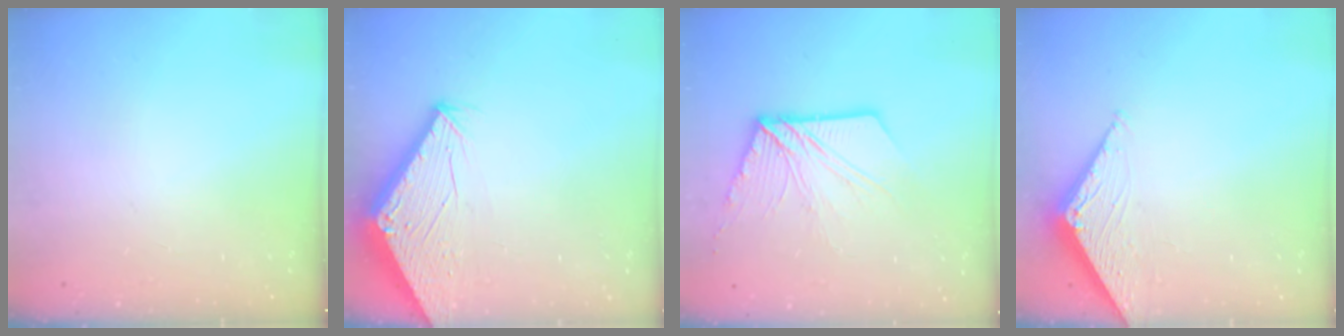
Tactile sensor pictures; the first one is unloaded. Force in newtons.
{"total": 2.7, "press": 2.7, "slide": 0.1}
{"total": 12.9, "press": 12.8, "slide": 1.4}
{"total": 3.1, "press": 3.1, "slide": 0.4}